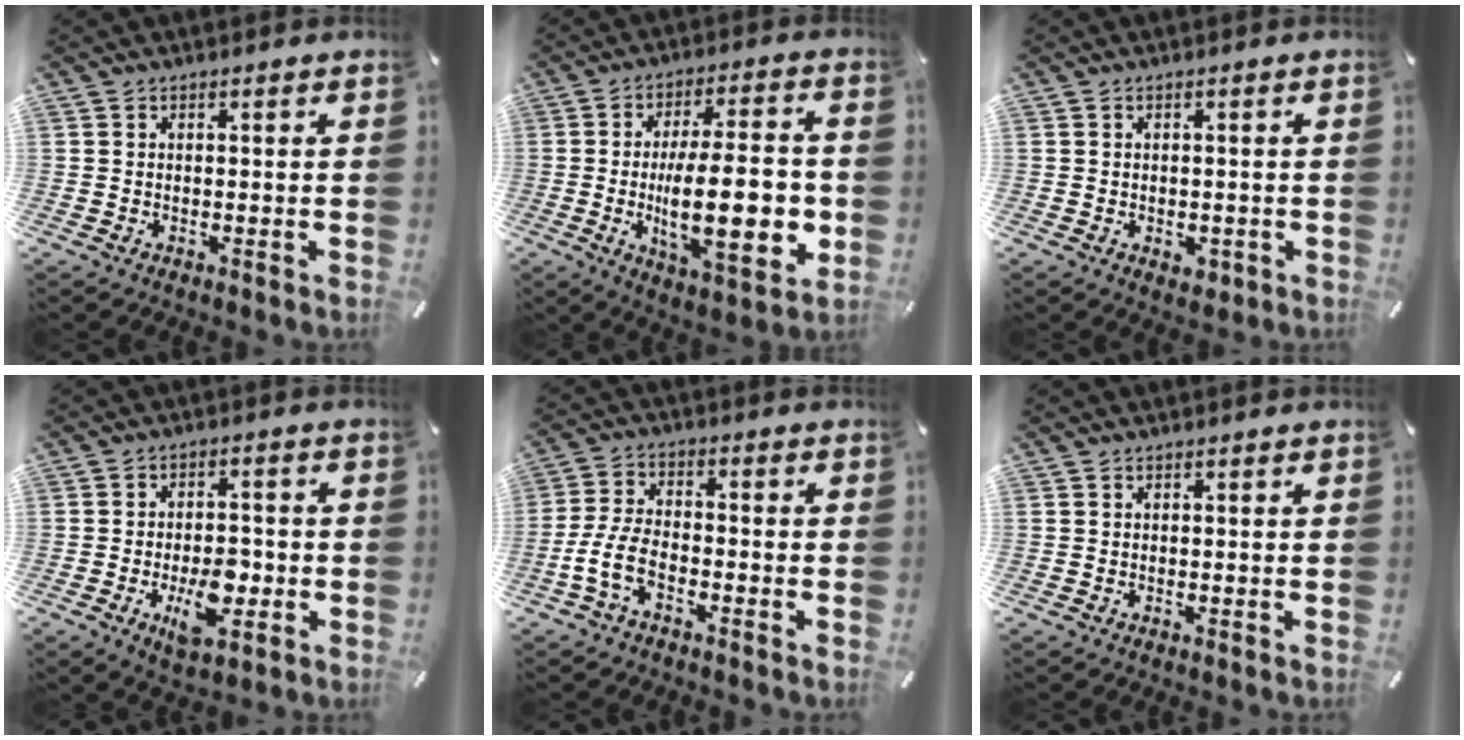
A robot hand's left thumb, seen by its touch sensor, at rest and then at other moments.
{"total": 22.4, "force": [-2.8, 7.9, 20.8], "torque": [-0.347, -0.012, -0.038]}
{"total": 2.2, "force": [-0.7, 1.6, 1.3], "torque": [-0.021, 0.002, -0.011]}
{"total": 9.5, "force": [-3.0, 5.3, 7.3], "torque": [-0.108, 0.003, -0.049]}
{"total": 7.9, "force": [-4.0, 4.0, 5.6], "torque": [-0.127, 0.005, -0.075]}
{"total": 0.0}